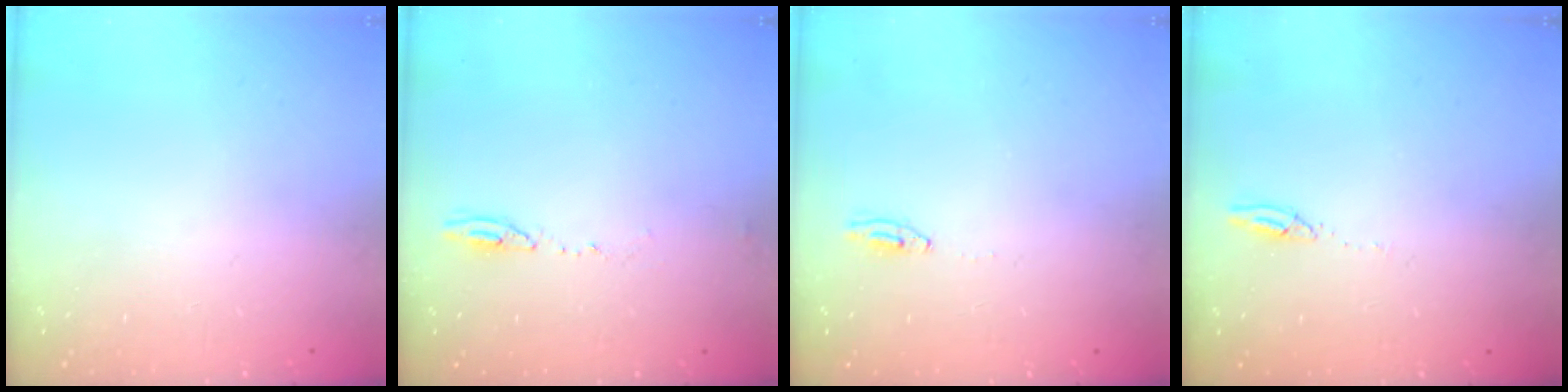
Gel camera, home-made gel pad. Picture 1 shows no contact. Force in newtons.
{"total": 4.6, "press": 4.3, "slide": 1.6}
{"total": 2.0, "press": 2.0, "slide": 0.2}
{"total": 2.7, "press": 2.7, "slide": 0.2}